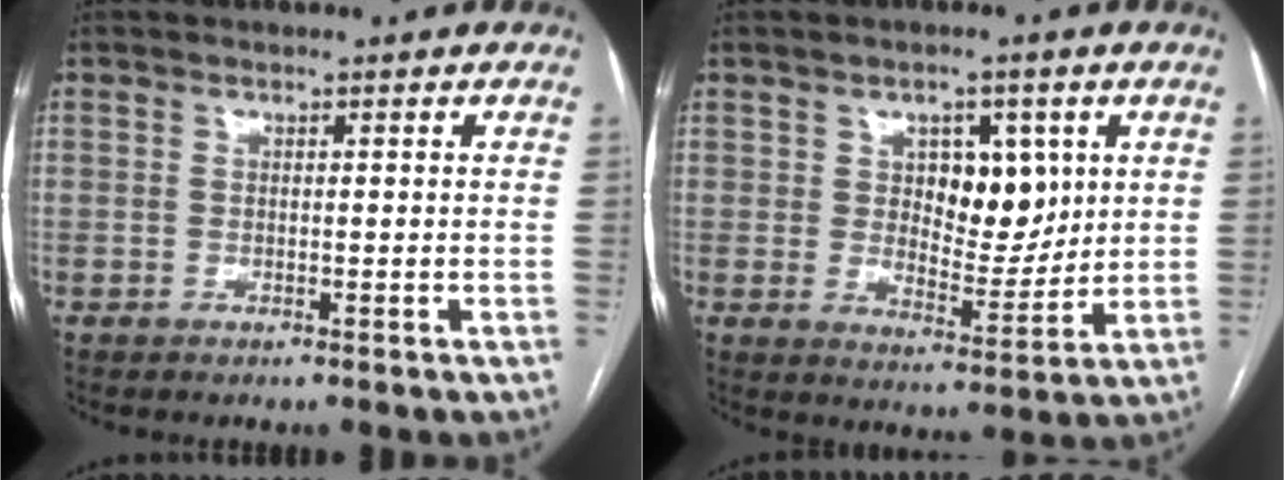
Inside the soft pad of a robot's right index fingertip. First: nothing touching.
{"total": 8.4, "force": [2.7, 4.7, 6.5], "torque": [-0.089, 0.007, 0.049]}